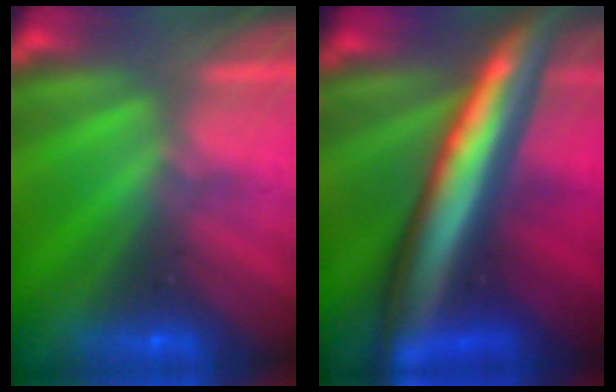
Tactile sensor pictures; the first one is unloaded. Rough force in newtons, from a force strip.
{"total": 6.9}